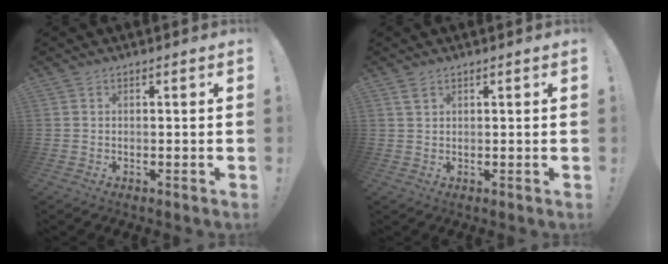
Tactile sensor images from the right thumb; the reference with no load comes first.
{"total": 2.5, "force": [1.5, 1.3, 1.4], "torque": [-0.026, 0.000, 0.029]}